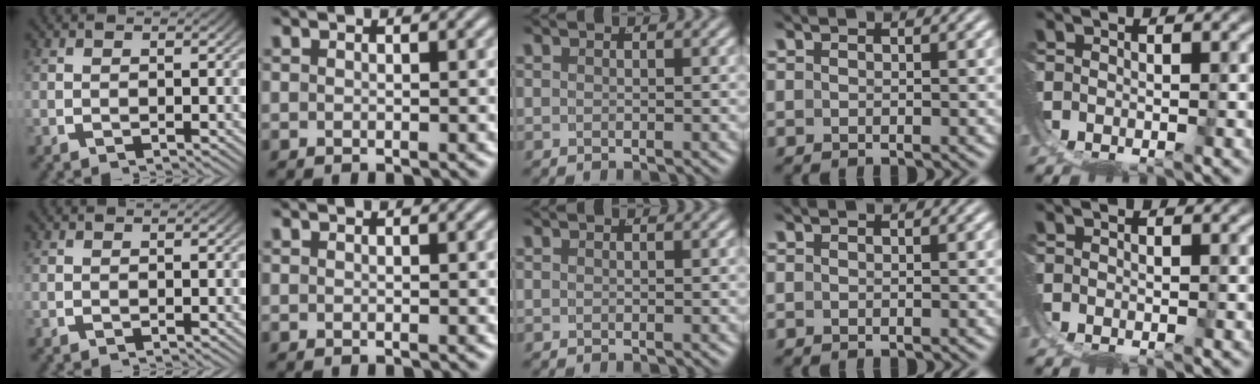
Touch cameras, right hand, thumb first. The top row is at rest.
{}